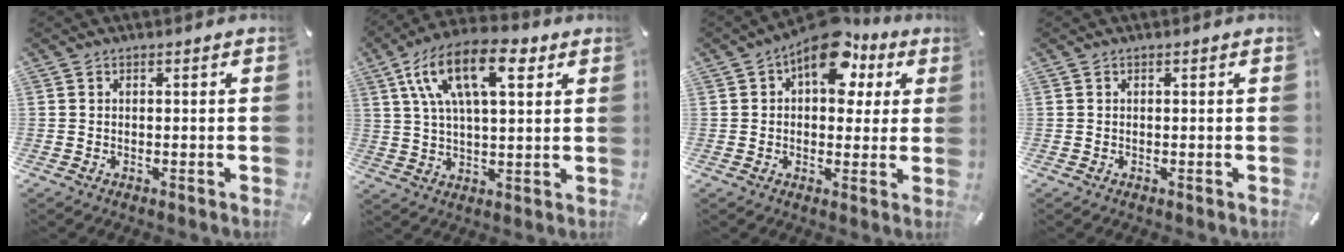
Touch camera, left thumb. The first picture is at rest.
{"total": 16.7, "force": [7.0, 7.8, 13.0], "torque": [-0.253, -0.005, 0.116]}
{"total": 13.2, "force": [6.0, 7.9, 8.8], "torque": [-0.118, -0.029, 0.102]}
{"total": 0.0}